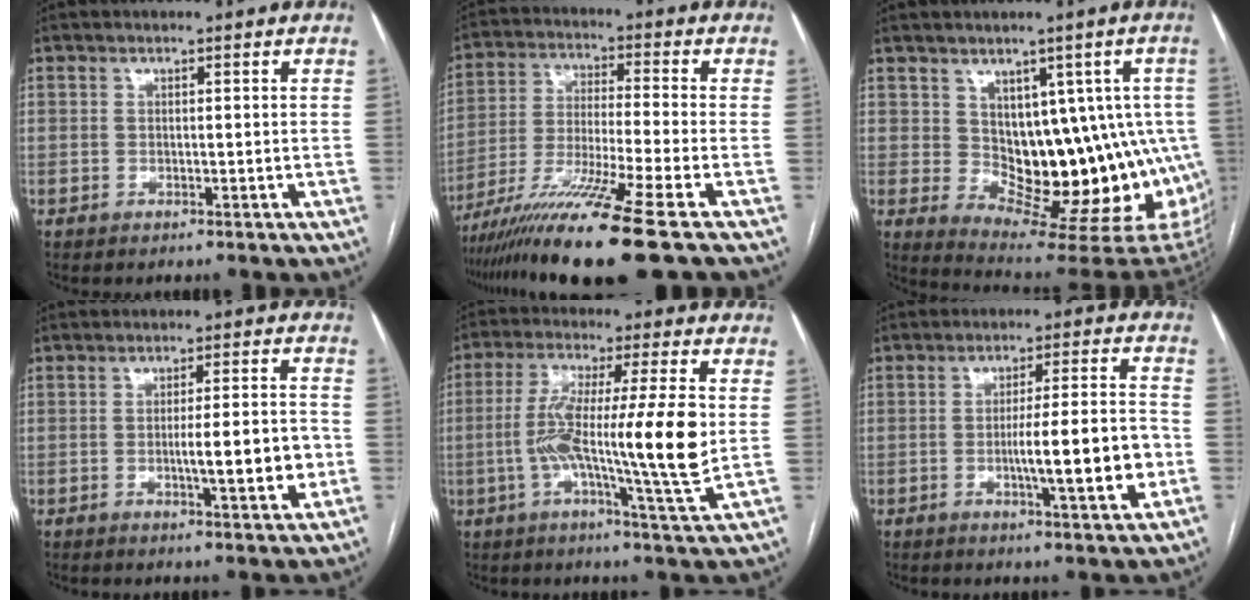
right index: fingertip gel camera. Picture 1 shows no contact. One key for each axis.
{"total": 15.3, "fx": -10.6, "fy": -2.1, "fz": 10.8, "tx": -0.215, "ty": -0.039, "tz": -0.190}
{"total": 15.3, "fx": 0.0, "fy": 8.8, "fz": 12.5, "tx": -0.128, "ty": 0.012, "tz": 0.018}
{"total": 7.8, "fx": -1.6, "fy": 0.8, "fz": 7.6, "tx": -0.113, "ty": -0.001, "tz": -0.021}
{"total": 15.8, "fx": -0.8, "fy": 0.1, "fz": 15.7, "tx": -0.281, "ty": -0.002, "tz": -0.023}
{"total": 10.9, "fx": -2.5, "fy": 0.5, "fz": 10.6, "tx": -0.163, "ty": 0.001, "tz": -0.039}